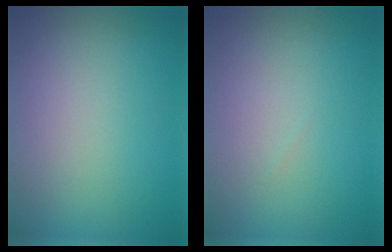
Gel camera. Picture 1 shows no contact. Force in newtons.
{"total": 0.0}